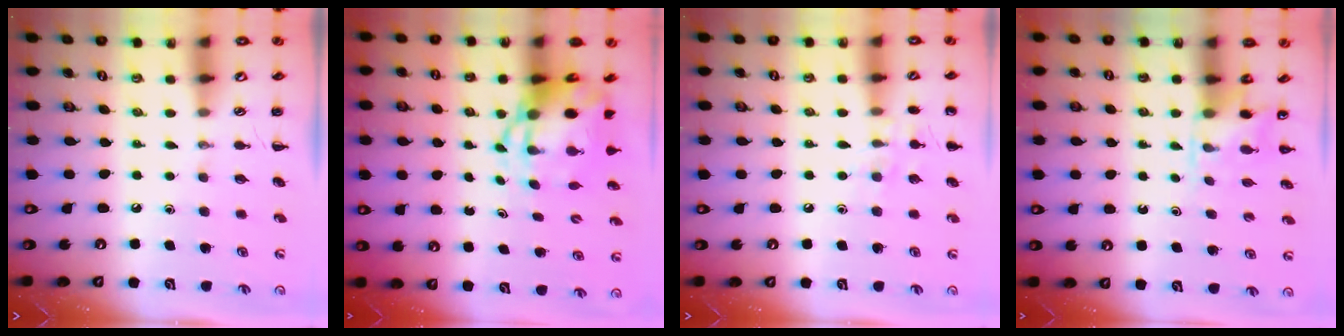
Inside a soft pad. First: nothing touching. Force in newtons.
{"total": 6.0, "press": 5.8, "slide": 1.7}
{"total": 8.1, "press": 7.8, "slide": 2.1}
{"total": 4.5, "press": 4.3, "slide": 1.3}